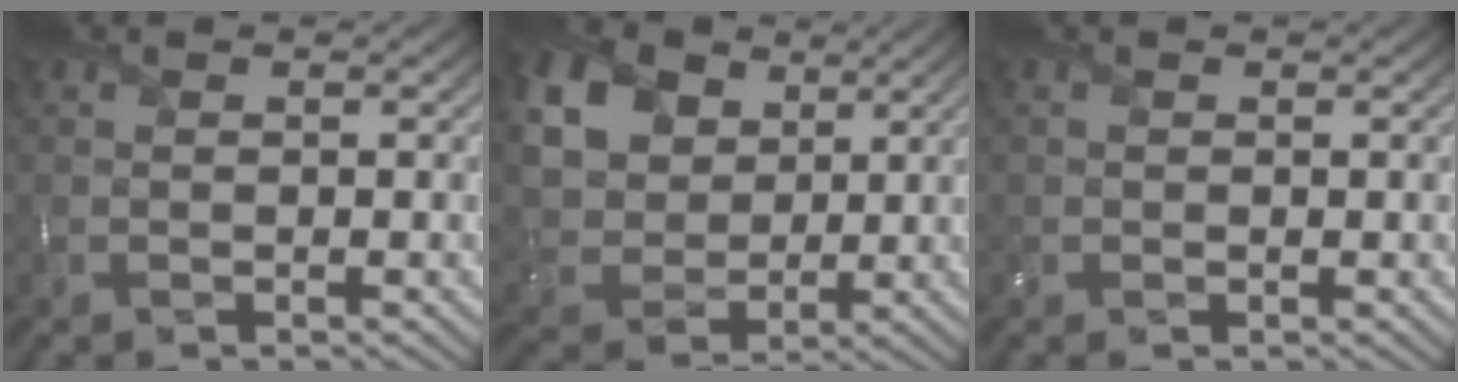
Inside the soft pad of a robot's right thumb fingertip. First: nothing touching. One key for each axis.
{"total": 16.9, "fx": 7.5, "fy": 12.4, "fz": 8.6, "tx": -0.255, "ty": 0.022, "tz": 0.165}
{"total": 0.9, "fx": 0.2, "fy": 0.8, "fz": 0.4, "tx": -0.014, "ty": 0.002, "tz": 0.004}